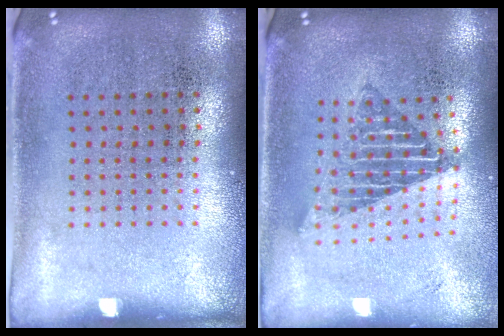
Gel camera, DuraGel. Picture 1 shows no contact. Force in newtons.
{"total": 1.6, "press": 1.4, "slide": 0.9}